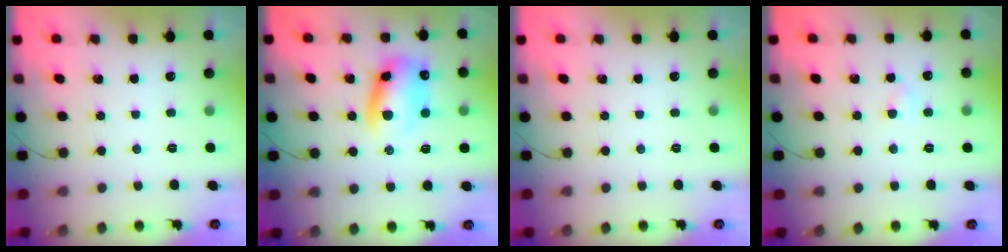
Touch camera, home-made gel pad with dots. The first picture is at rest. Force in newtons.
{"total": 11.2, "press": 11.0, "slide": 1.9}
{"total": 0.0}
{"total": 2.7, "press": 2.6, "slide": 0.9}